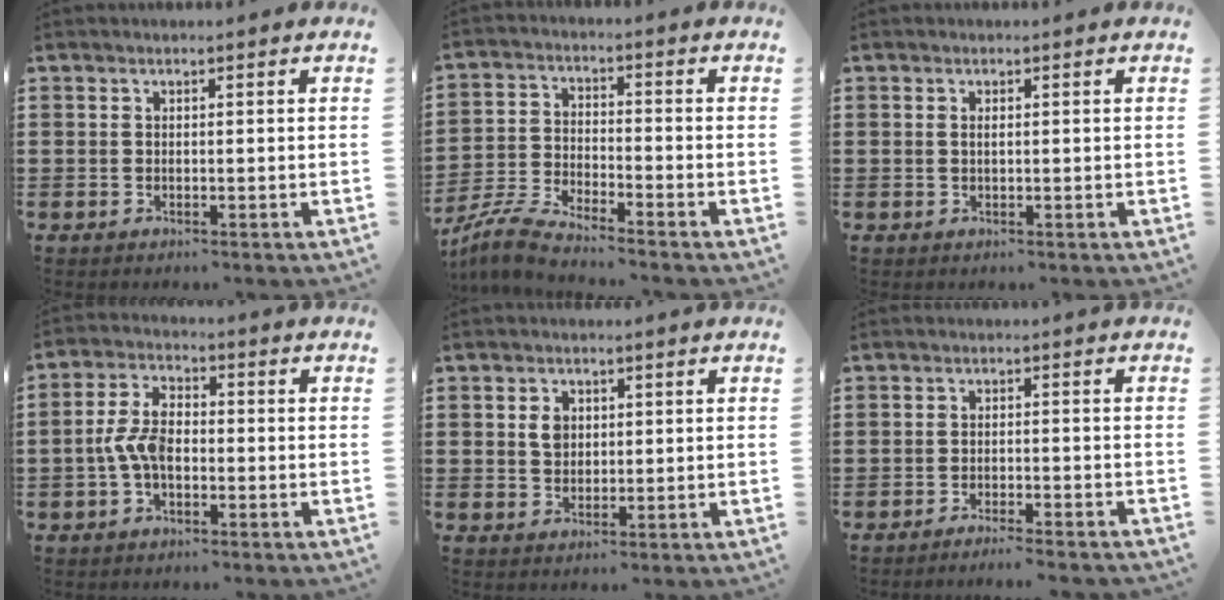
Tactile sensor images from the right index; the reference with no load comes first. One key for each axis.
{"total": 5.7, "fx": -5.5, "fy": -0.2, "fz": 1.5, "tx": -0.050, "ty": -0.011, "tz": -0.113}
{"total": 0.8, "fx": 0.1, "fy": 0.3, "fz": 0.7, "tx": -0.016, "ty": 0.001, "tz": 0.002}
{"total": 5.6, "fx": -1.5, "fy": 3.1, "fz": 4.5, "tx": -0.112, "ty": -0.002, "tz": -0.034}
{"total": 2.7, "fx": 0.7, "fy": 2.1, "fz": 1.5, "tx": -0.037, "ty": 0.009, "tz": 0.012}
{"total": 2.1, "fx": -2.0, "fy": -0.4, "fz": 0.4, "tx": -0.008, "ty": 0.002, "tz": -0.040}